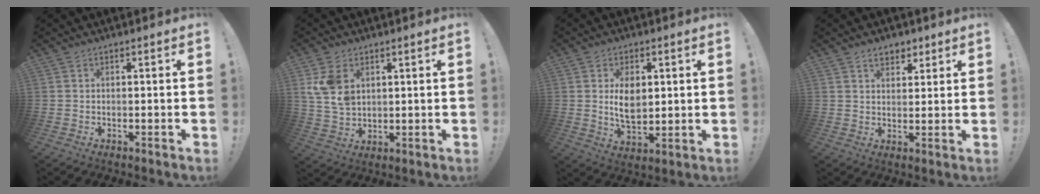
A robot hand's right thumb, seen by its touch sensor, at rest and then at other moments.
{"total": 8.8, "force": [3.8, 6.0, 5.1], "torque": [-0.102, -0.009, 0.073]}
{"total": 8.6, "force": [1.5, 5.3, 6.6], "torque": [-0.102, -0.009, 0.023]}
{"total": 5.2, "force": [3.3, 3.4, 2.0], "torque": [-0.027, -0.010, 0.060]}